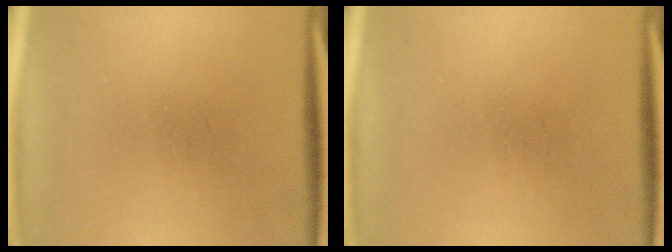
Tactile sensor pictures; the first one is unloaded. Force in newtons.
{"total": 0.0}